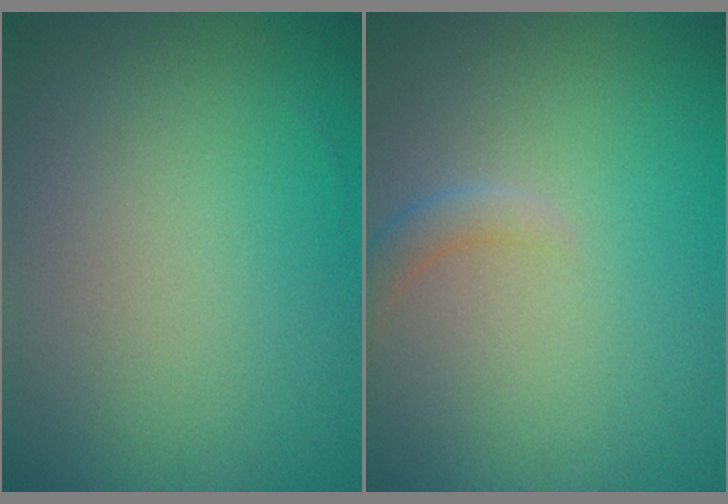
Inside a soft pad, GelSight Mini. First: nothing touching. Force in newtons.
{"total": 1.6, "press": 1.5, "slide": 0.2}